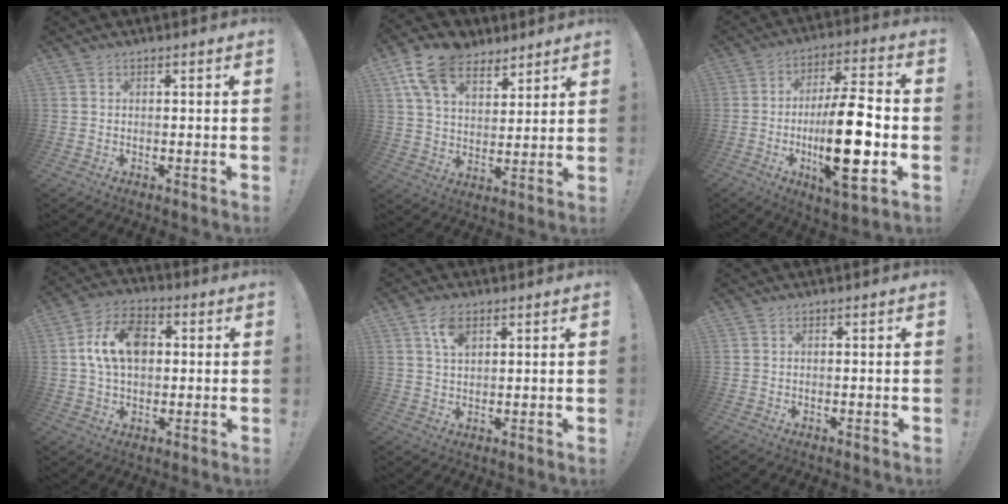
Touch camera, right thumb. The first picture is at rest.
{"total": 14.0, "force": [9.1, 8.2, 6.8], "torque": [-0.120, -0.045, 0.172]}
{"total": 20.8, "force": [-4.1, 6.1, 19.4], "torque": [-0.329, 0.006, -0.067]}
{"total": 12.8, "force": [2.3, 8.8, 9.1], "torque": [-0.148, 0.012, 0.044]}
{"total": 6.2, "force": [3.3, 3.6, 3.8], "torque": [-0.053, -0.014, 0.058]}
{"total": 0.0}